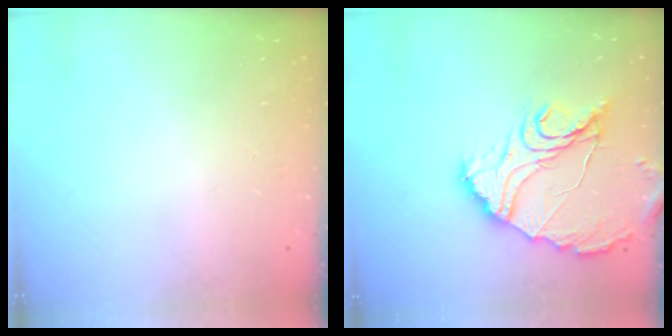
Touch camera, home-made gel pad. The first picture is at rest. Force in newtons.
{"total": 14.8, "press": 14.7, "slide": 1.7}